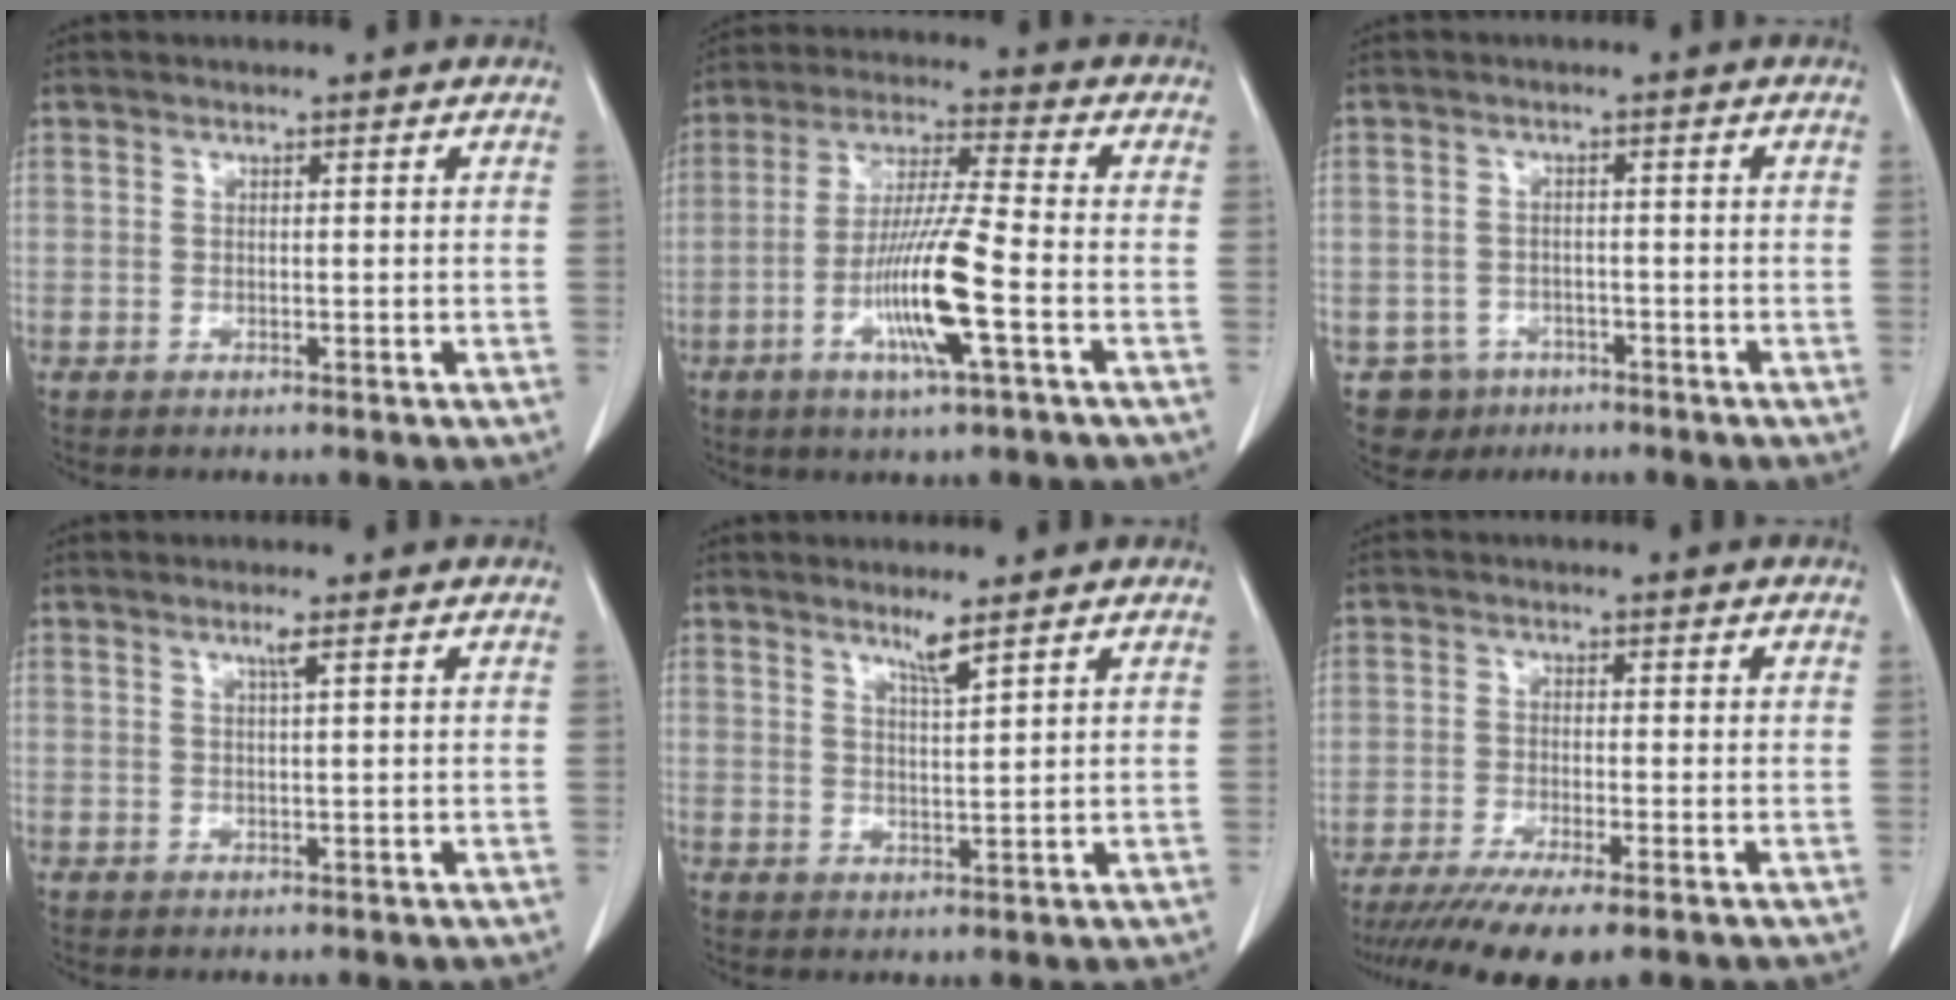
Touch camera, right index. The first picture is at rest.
{"total": 11.7, "force": [-3.8, 0.0, 11.0], "torque": [-0.214, -0.010, -0.072]}
{"total": 4.8, "force": [-2.7, 4.0, -0.1], "torque": [0.004, 0.009, -0.039]}
{"total": 1.3, "force": [0.6, -0.3, 1.1], "torque": [-0.026, -0.002, 0.014]}
{"total": 2.7, "force": [2.1, -0.6, 1.7], "torque": [-0.032, -0.009, 0.041]}
{"total": 9.0, "force": [-6.4, 1.1, 6.2], "torque": [-0.098, -0.017, -0.105]}